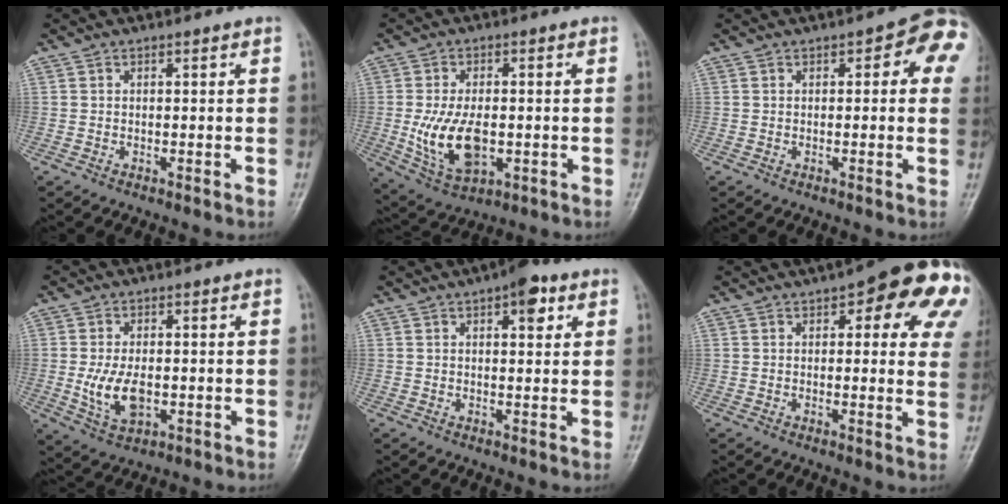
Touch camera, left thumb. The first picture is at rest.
{"total": 11.3, "force": [-1.8, 6.3, 9.1], "torque": [-0.168, -0.003, -0.018]}
{"total": 8.3, "force": [2.2, 3.5, 7.3], "torque": [-0.051, 0.011, 0.012]}
{"total": 7.6, "force": [-1.2, 4.3, 6.1], "torque": [-0.113, -0.004, -0.014]}
{"total": 5.4, "force": [2.6, 2.3, 4.1], "torque": [-0.037, -0.005, 0.027]}
{"total": 18.5, "force": [7.6, 6.9, 15.4], "torque": [-0.155, -0.004, 0.079]}